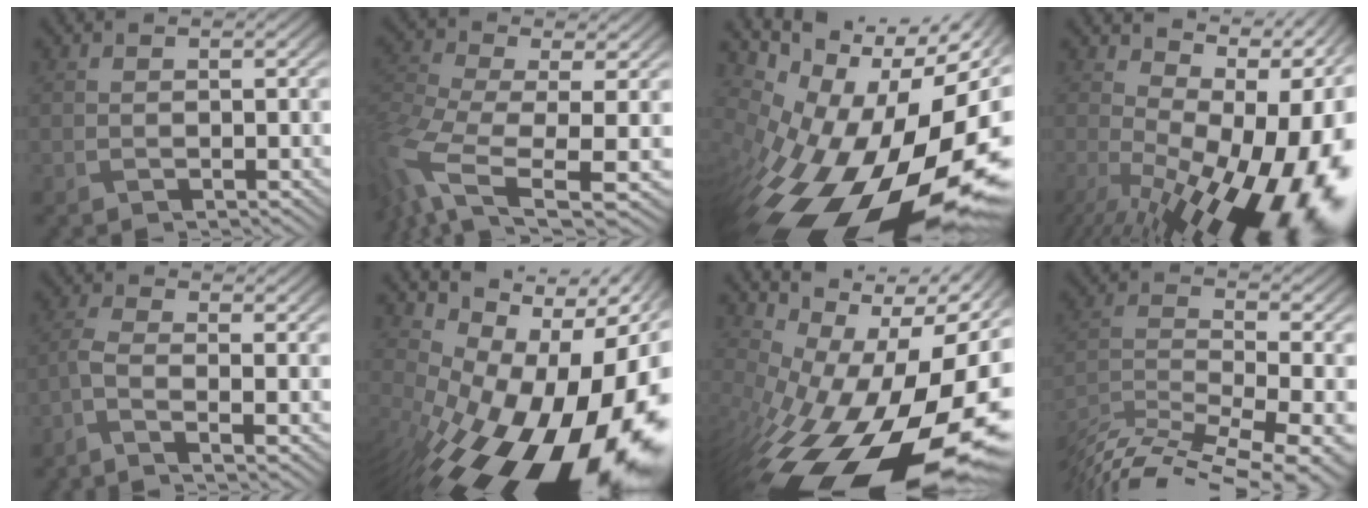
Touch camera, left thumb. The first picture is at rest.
{"total": 8.8, "force": [-1.5, 3.1, 8.1], "torque": [-0.198, -0.019, -0.032]}
{"total": 18.9, "force": [-3.9, 10.8, 15.1], "torque": [-0.255, -0.052, -0.050]}
{"total": 17.5, "force": [0.3, 9.9, 14.5], "torque": [-0.199, -0.047, 0.052]}
{"total": 2.8, "force": [-0.9, 0.5, 2.6], "torque": [-0.050, 0.003, -0.043]}
{"total": 18.8, "force": [-2.1, 10.7, 15.4], "torque": [-0.217, -0.043, -0.018]}
{"total": 17.0, "force": [-3.3, 8.1, 14.6], "torque": [-0.231, -0.023, -0.055]}
{"total": 12.3, "force": [-9.4, 3.1, 7.2], "torque": [-0.163, -0.019, -0.159]}